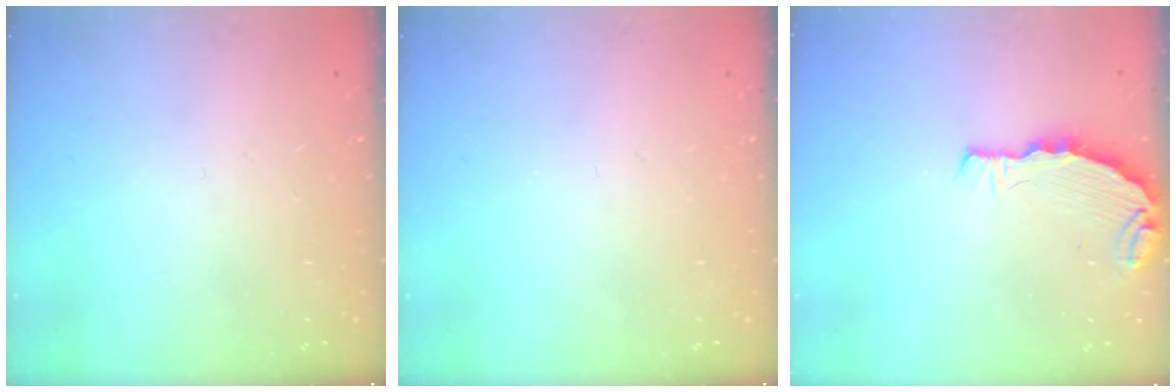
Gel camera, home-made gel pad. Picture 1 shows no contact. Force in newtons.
{"total": 0.0}
{"total": 4.9, "press": 4.9, "slide": 0.8}